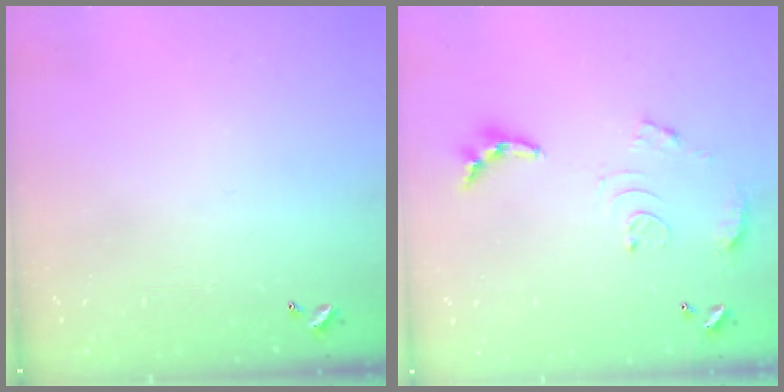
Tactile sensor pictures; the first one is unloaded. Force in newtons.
{"total": 10.6, "press": 10.6, "slide": 0.8}